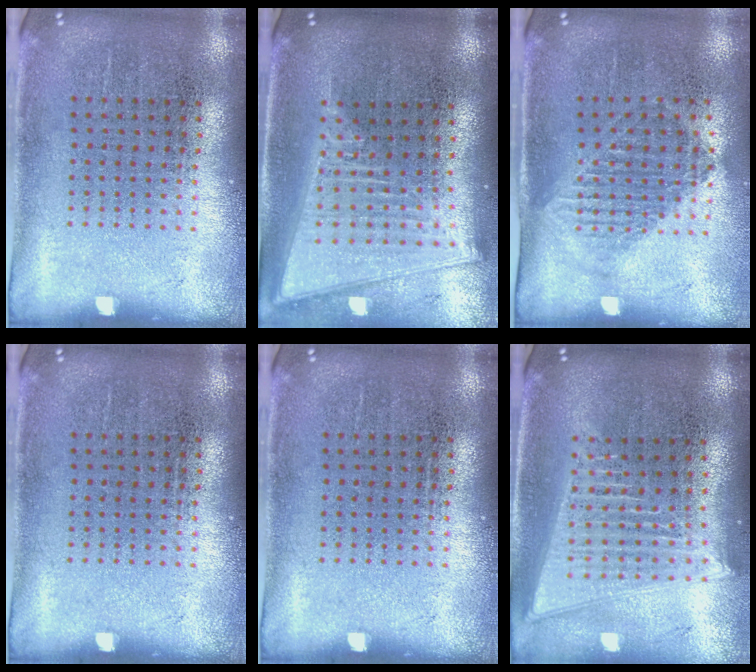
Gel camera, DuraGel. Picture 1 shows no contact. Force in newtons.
{"total": 2.2, "press": 1.8, "slide": 1.2}
{"total": 1.3, "press": 1.1, "slide": 0.6}
{"total": 0.0}
{"total": 0.0}
{"total": 2.0, "press": 1.8, "slide": 0.9}